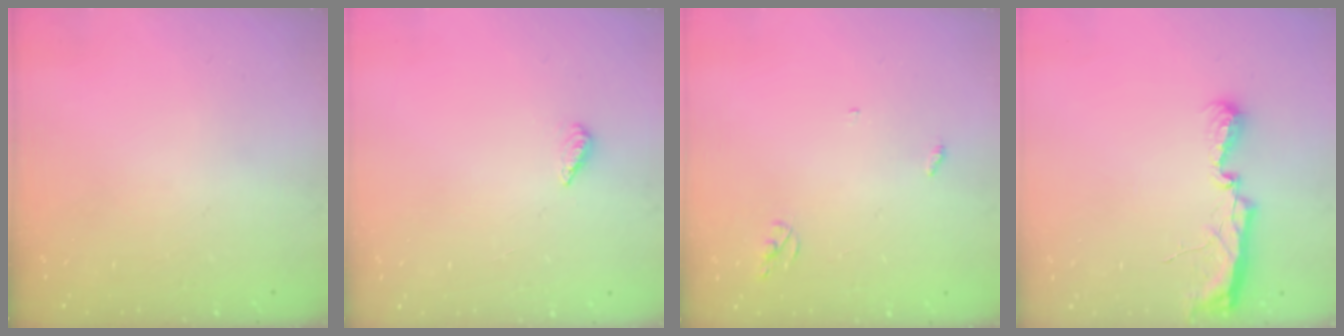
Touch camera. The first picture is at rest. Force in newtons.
{"total": 2.3, "press": 2.2, "slide": 0.8}
{"total": 2.6, "press": 2.6, "slide": 0.2}
{"total": 11.5, "press": 10.2, "slide": 5.3}